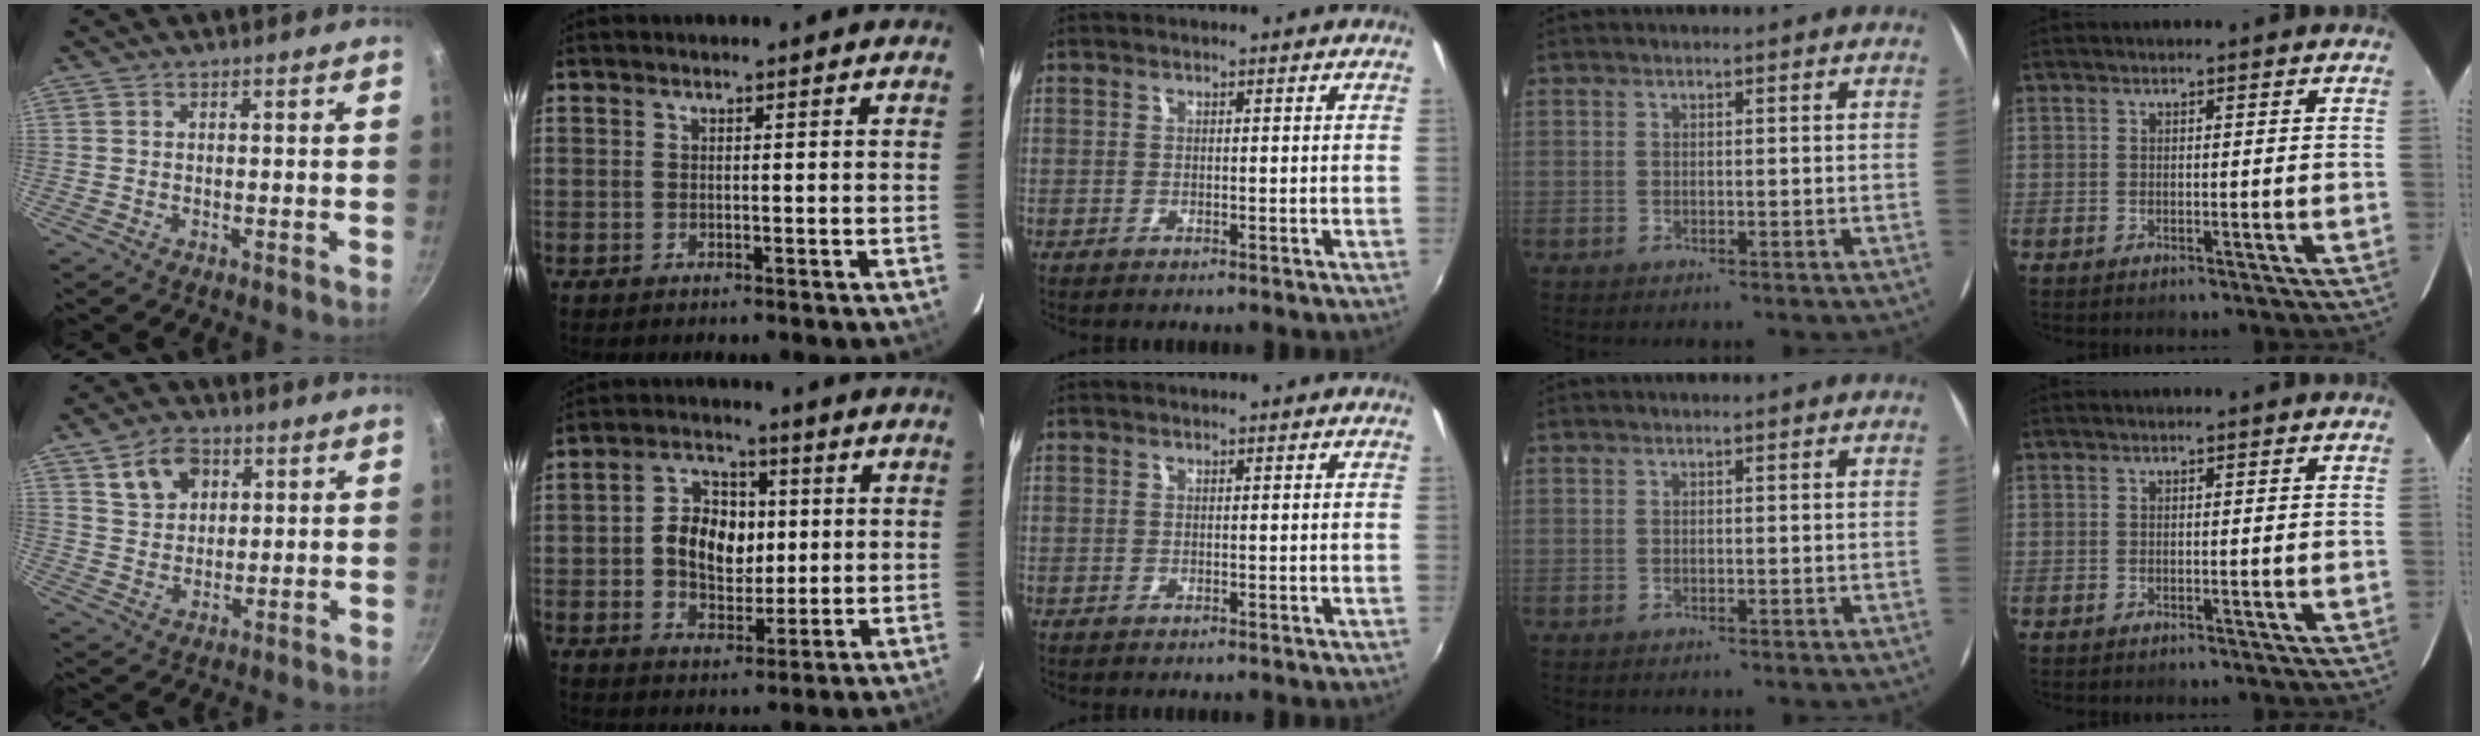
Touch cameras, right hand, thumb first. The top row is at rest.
{"thumb": {"total": 7.9, "force": [3.5, 5.7, 4.3], "torque": [-0.055, -0.003, 0.063]}, "index": {"total": 9.7, "force": [0.4, 7.1, 6.7], "torque": [-0.129, 0.020, 0.011]}}